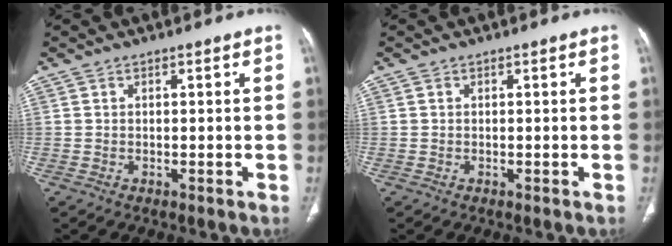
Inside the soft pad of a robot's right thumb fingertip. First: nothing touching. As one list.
[{"total": 0.0}]